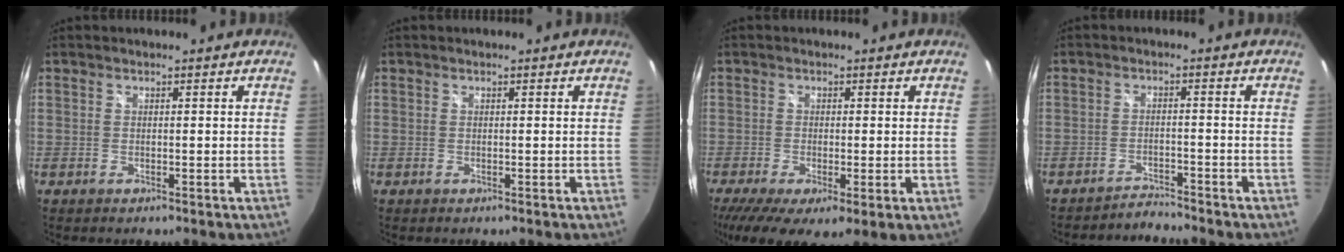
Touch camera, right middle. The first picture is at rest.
{"total": 0.0}
{"total": 9.3, "force": [-3.6, 3.0, 7.9], "torque": [-0.148, -0.041, -0.055]}
{"total": 3.2, "force": [-3.2, -0.3, -0.4], "torque": [-0.002, 0.003, -0.057]}